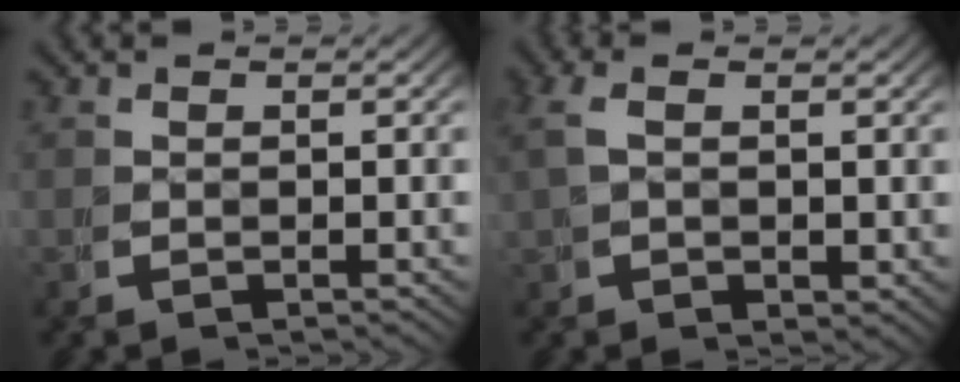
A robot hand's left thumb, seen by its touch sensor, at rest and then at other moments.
{"total": 2.2, "force": [0.7, 1.0, 1.8], "torque": [-0.045, 0.000, 0.020]}